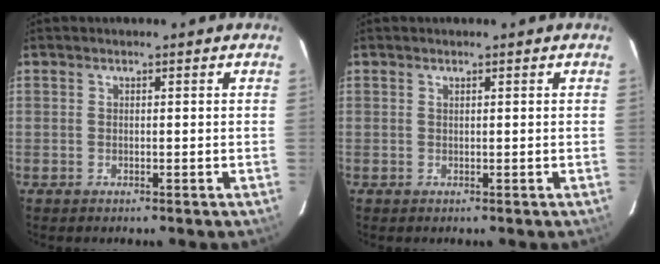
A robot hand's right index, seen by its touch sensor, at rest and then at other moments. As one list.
[{"total": 0.0}]